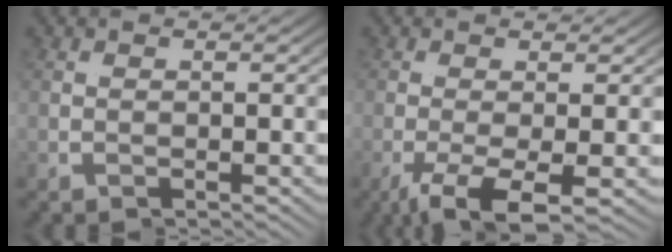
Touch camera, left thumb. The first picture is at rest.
{"total": 3.2, "force": [-1.4, -1.1, 2.6], "torque": [-0.043, 0.009, -0.033]}